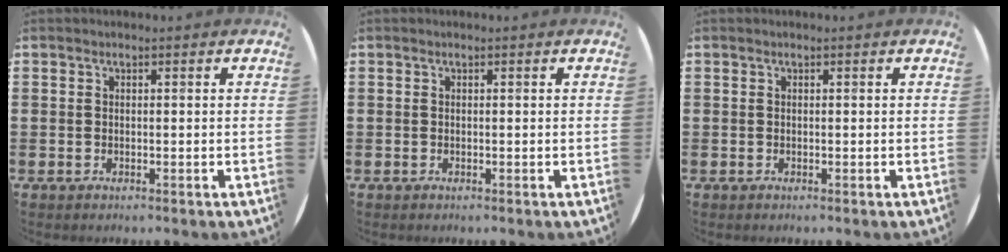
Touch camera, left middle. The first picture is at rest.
{"total": 0.0}
{"total": 0.0}